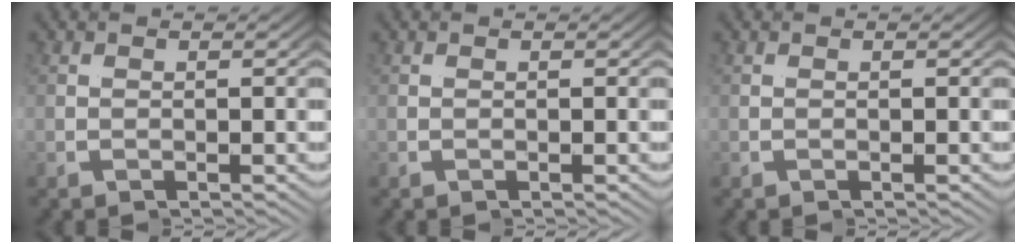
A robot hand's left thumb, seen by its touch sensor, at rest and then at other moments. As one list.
[{"total": 0.0}, {"total": 0.0}]